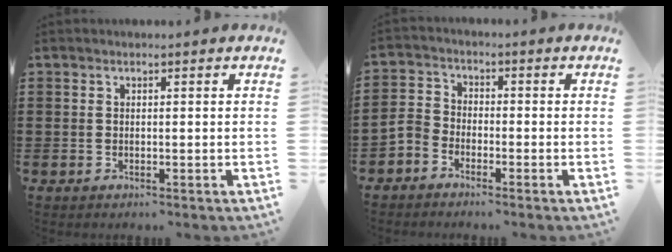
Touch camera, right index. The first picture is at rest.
{"total": 3.2, "force": [-2.7, 1.6, 0.8], "torque": [-0.036, 0.000, -0.061]}